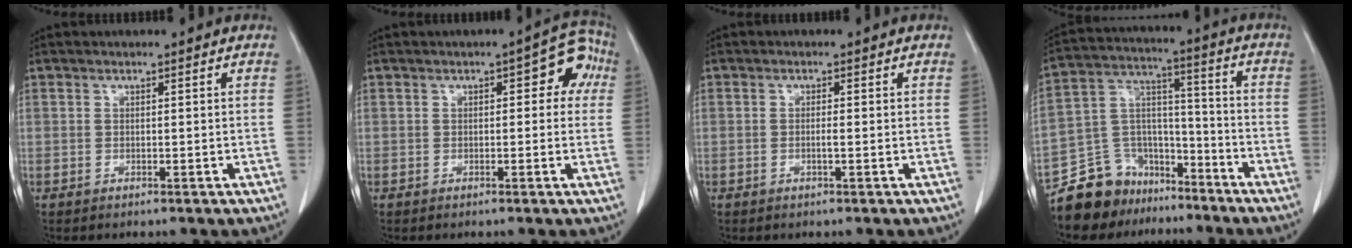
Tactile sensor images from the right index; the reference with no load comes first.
{"total": 6.2, "force": [1.5, 2.9, 5.3], "torque": [-0.048, 0.031, 0.011]}
{"total": 1.1, "force": [-0.2, 0.0, 1.1], "torque": [-0.021, -0.001, -0.003]}
{"total": 13.3, "force": [-10.7, 7.6, 2.2], "torque": [-0.048, 0.066, -0.186]}